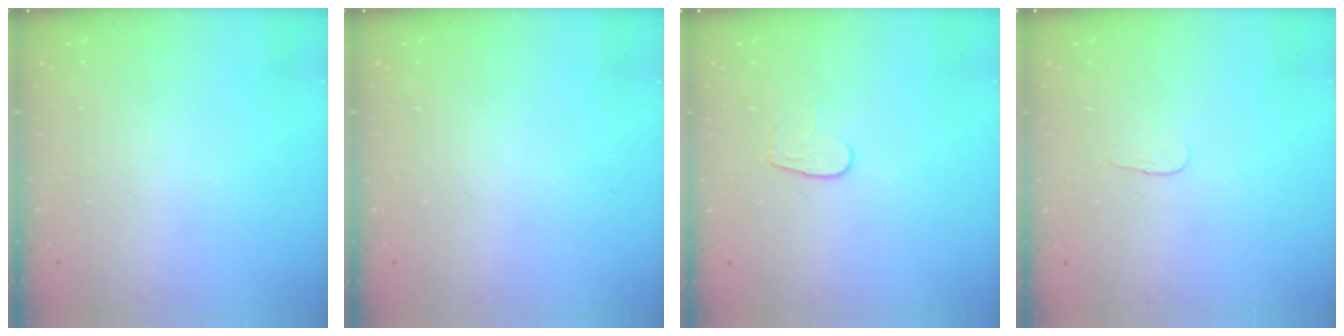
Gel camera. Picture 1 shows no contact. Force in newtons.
{"total": 0.0}
{"total": 5.4, "press": 5.4, "slide": 0.3}
{"total": 2.8, "press": 2.8, "slide": 0.3}